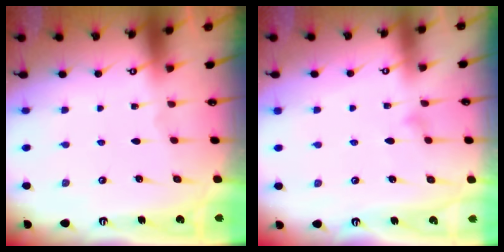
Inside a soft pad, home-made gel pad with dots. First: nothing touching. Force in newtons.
{"total": 6.5, "press": 6.5, "slide": 0.4}